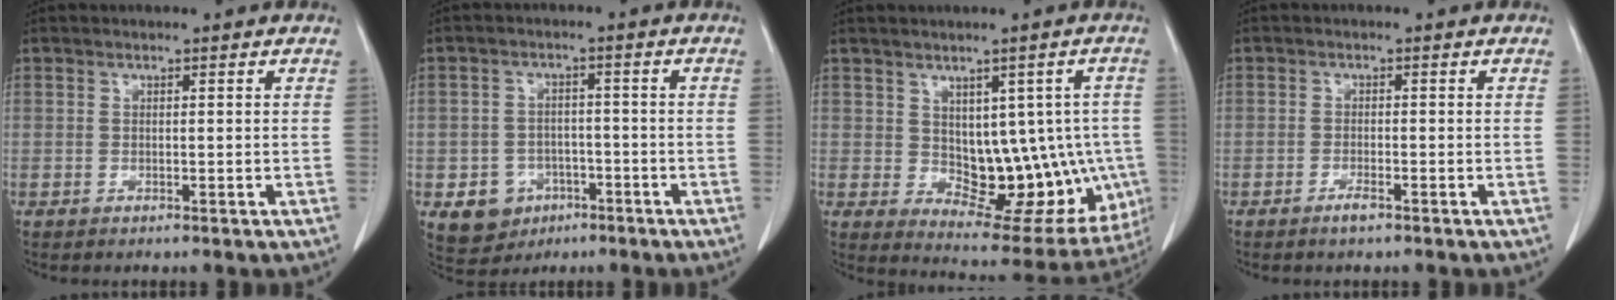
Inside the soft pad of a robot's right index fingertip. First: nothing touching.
{"total": 6.5, "force": [-2.8, 5.6, 1.8], "torque": [-0.030, 0.006, -0.031]}
{"total": 14.8, "force": [-0.9, 8.0, 12.4], "torque": [-0.135, 0.011, 0.013]}
{"total": 1.6, "force": [-1.1, 0.2, 1.1], "torque": [-0.021, -0.001, -0.016]}